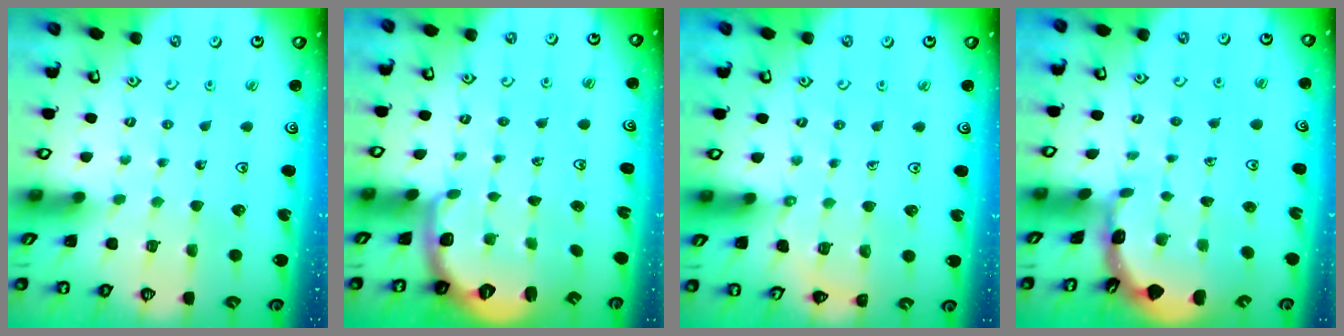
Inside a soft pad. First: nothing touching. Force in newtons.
{"total": 2.6, "press": 1.6, "slide": 2.1}
{"total": 6.4, "press": 6.1, "slide": 1.8}
{"total": 1.8, "press": 1.8, "slide": 0.1}